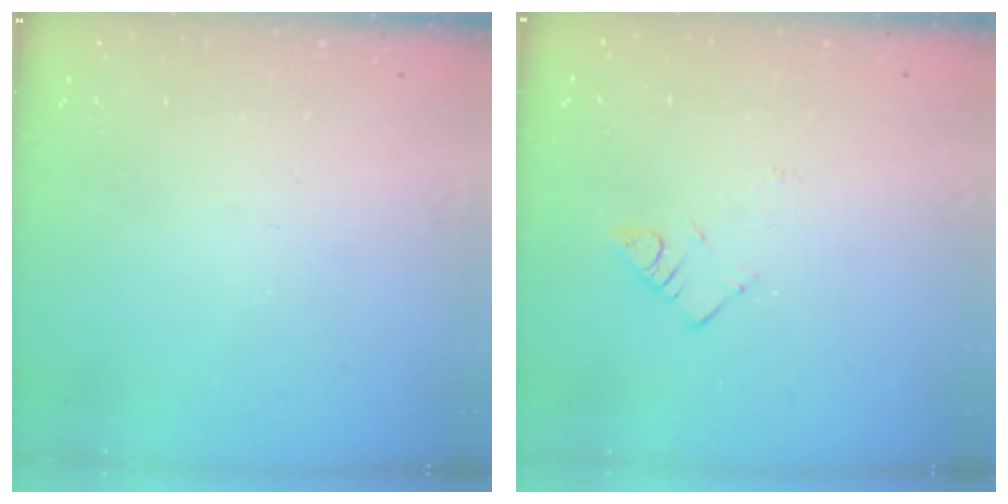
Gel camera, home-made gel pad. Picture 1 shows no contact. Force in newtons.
{"total": 3.5, "press": 3.4, "slide": 0.6}